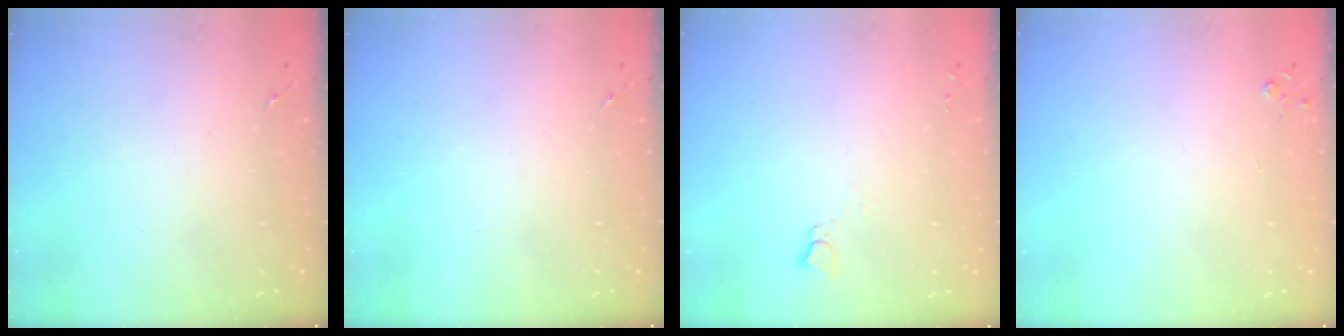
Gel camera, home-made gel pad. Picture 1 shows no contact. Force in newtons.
{"total": 0.0}
{"total": 2.7, "press": 2.7, "slide": 0.3}
{"total": 2.7, "press": 2.7, "slide": 0.3}